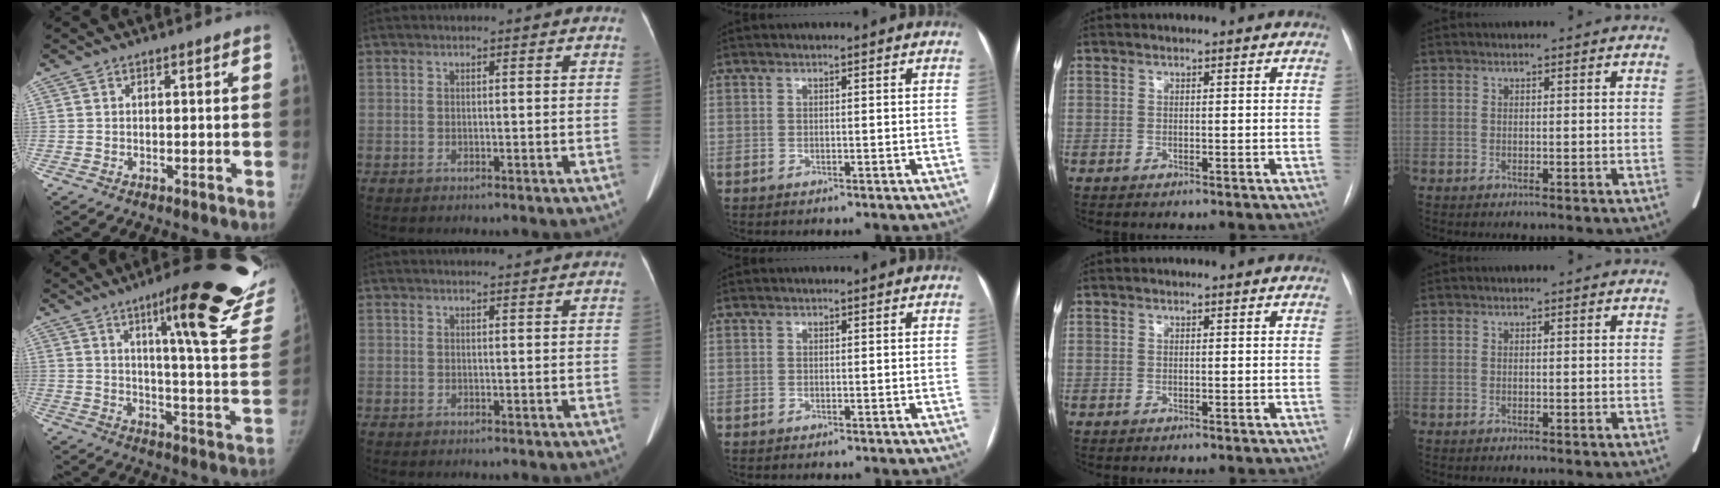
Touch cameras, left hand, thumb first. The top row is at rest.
{"thumb": {"total": 25.6, "force": [17.0, 4.2, 18.7], "torque": [-0.217, -0.098, 0.218]}, "index": {"total": 3.6, "force": [3.5, 0.3, 0.8], "torque": [-0.011, 0.022, 0.038]}}